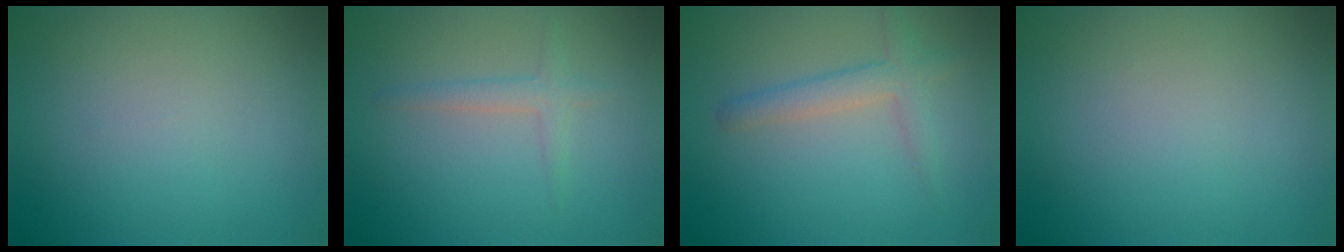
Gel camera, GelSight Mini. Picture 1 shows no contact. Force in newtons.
{"total": 1.6, "press": 1.6, "slide": 0.1}
{"total": 2.5, "press": 2.5, "slide": 0.2}
{"total": 0.0}